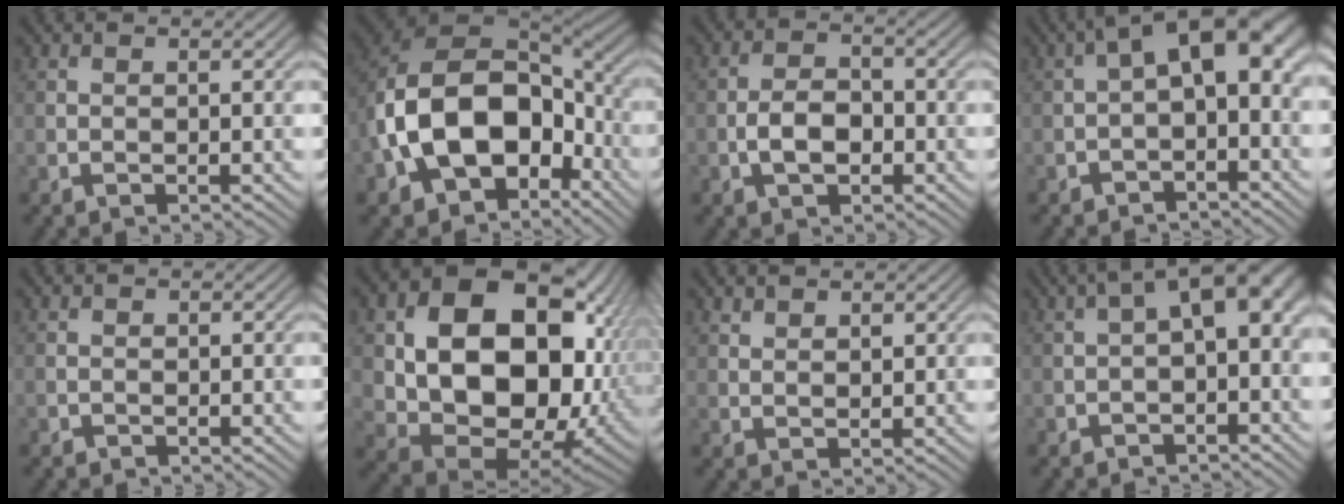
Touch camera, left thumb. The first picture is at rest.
{"total": 18.0, "force": [-4.4, 12.5, 12.2], "torque": [-0.253, -0.038, -0.066]}
{"total": 4.3, "force": [-1.4, 2.6, 3.1], "torque": [-0.060, 0.004, -0.032]}
{"total": 9.3, "force": [-0.2, 4.3, 8.3], "torque": [-0.125, 0.027, -0.017]}
{"total": 0.7, "force": [-0.3, 0.5, -0.1], "torque": [0.005, -0.004, -0.010]}
{"total": 19.0, "force": [2.0, 13.7, 13.0], "torque": [-0.225, -0.054, 0.079]}
{"total": 1.9, "force": [1.6, 0.9, 0.7], "torque": [-0.014, -0.003, 0.036]}
{"total": 7.3, "force": [-0.1, 3.1, 6.6], "torque": [-0.095, 0.020, -0.011]}